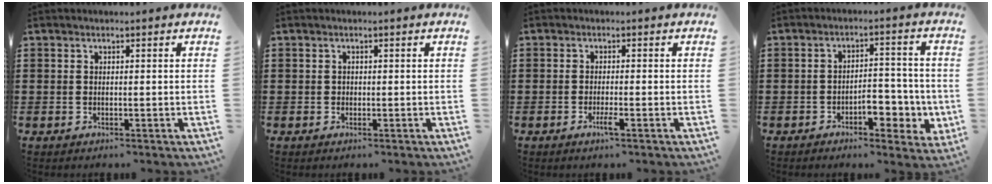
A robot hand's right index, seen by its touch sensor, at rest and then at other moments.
{"total": 0.6, "force": [-0.2, 0.5, 0.2], "torque": [-0.005, 0.003, -0.005]}
{"total": 2.1, "force": [-1.2, 0.1, 1.7], "torque": [-0.036, -0.003, -0.024]}
{"total": 5.8, "force": [-2.5, 3.1, 4.3], "torque": [-0.056, 0.006, -0.049]}